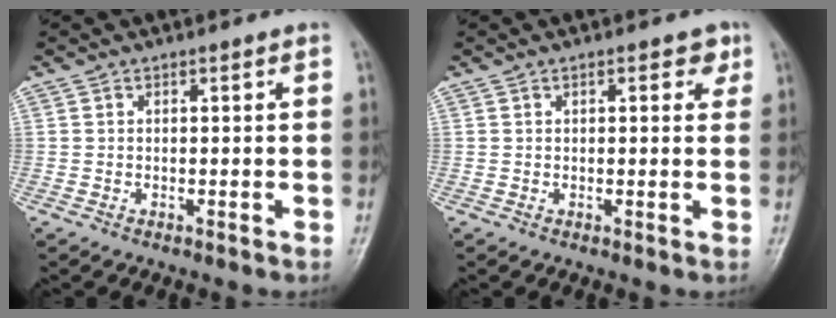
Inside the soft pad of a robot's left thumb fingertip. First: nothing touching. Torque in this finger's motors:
{"motor_torque": [-0.11, -0.02, -0.23, 0.06, 0.07]}